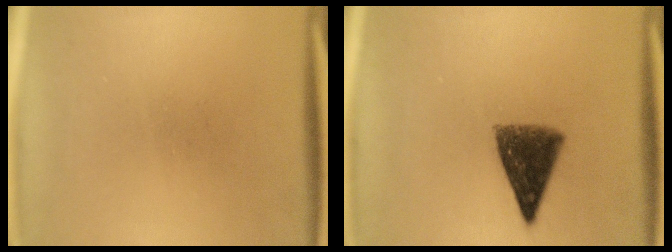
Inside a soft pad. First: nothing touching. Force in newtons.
{"total": 8.4}